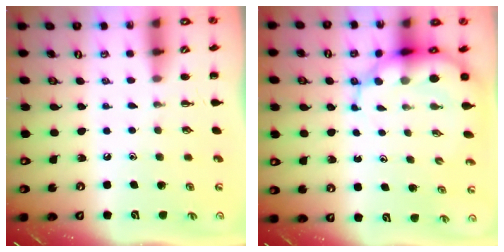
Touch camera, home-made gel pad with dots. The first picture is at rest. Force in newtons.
{"total": 9.2, "press": 8.8, "slide": 2.8}